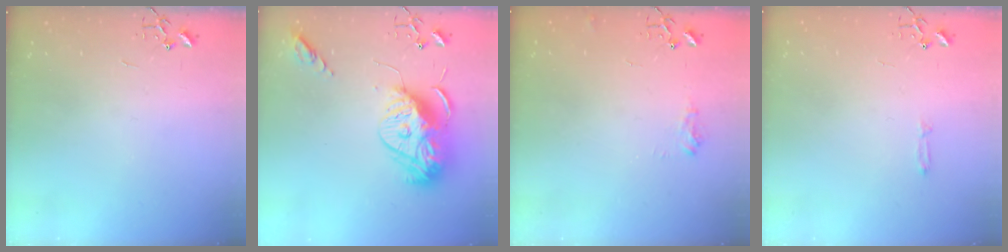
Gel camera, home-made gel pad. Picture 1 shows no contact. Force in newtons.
{"total": 15.2, "press": 15.2, "slide": 1.4}
{"total": 7.2, "press": 7.1, "slide": 1.0}
{"total": 2.8, "press": 2.8, "slide": 0.4}